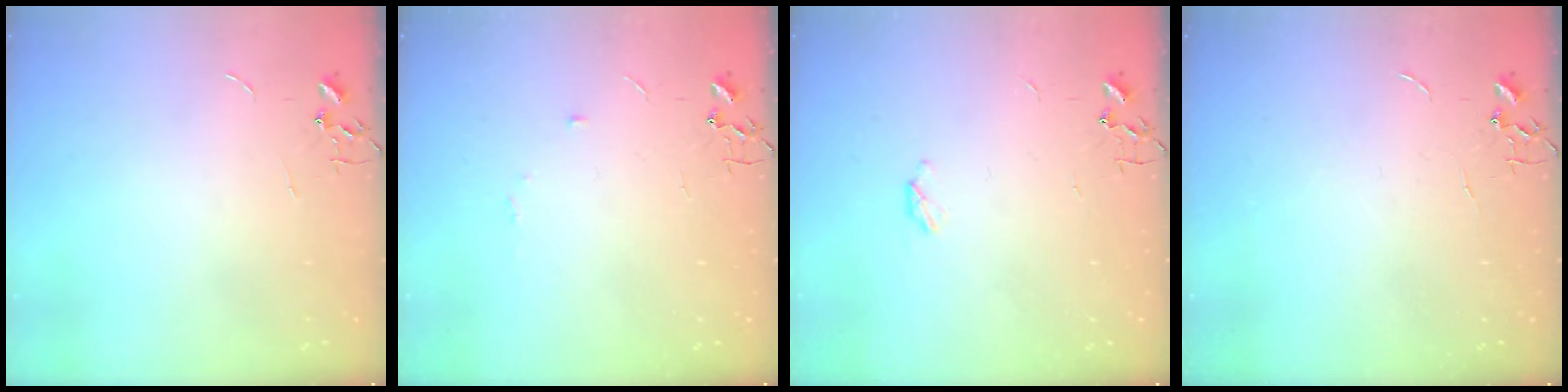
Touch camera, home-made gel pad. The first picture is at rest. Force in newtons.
{"total": 5.3, "press": 5.2, "slide": 0.7}
{"total": 2.9, "press": 2.9, "slide": 0.5}
{"total": 0.0}